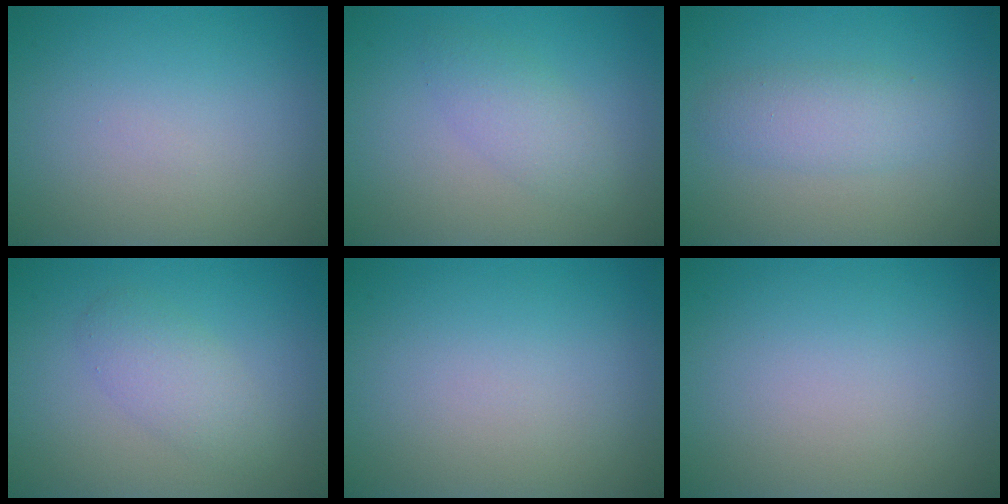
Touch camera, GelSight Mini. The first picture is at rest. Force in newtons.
{"total": 2.2, "press": 2.2, "slide": 0.1}
{"total": 2.7, "press": 2.7, "slide": 0.1}
{"total": 2.6, "press": 2.6, "slide": 0.2}
{"total": 0.0}
{"total": 0.0}